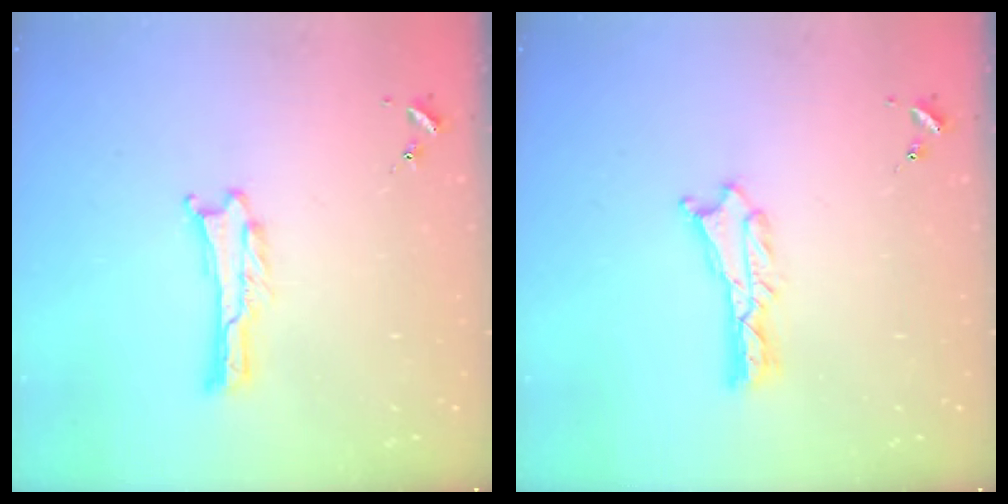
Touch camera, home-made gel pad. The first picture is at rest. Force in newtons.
{"total": 1.1, "press": 1.1, "slide": 0.2}